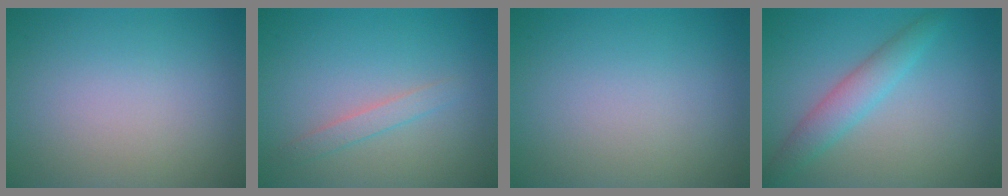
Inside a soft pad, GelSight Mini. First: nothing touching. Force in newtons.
{"total": 1.4, "press": 1.3, "slide": 0.1}
{"total": 0.0}
{"total": 3.0, "press": 3.0, "slide": 0.1}